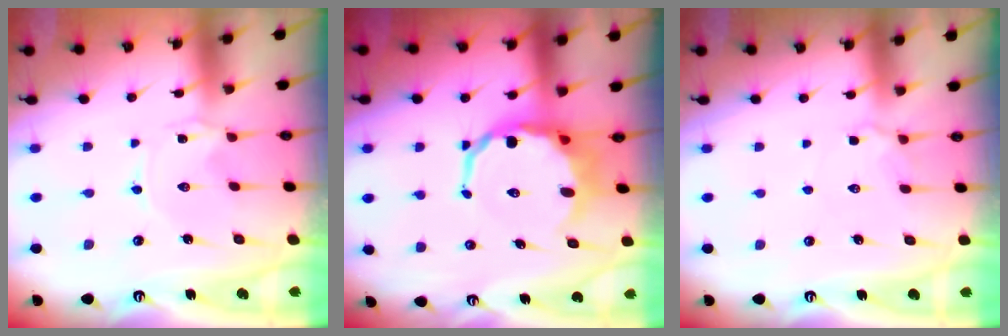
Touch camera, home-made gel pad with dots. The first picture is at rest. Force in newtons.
{"total": 10.5, "press": 10.2, "slide": 2.7}
{"total": 3.0, "press": 2.9, "slide": 0.7}